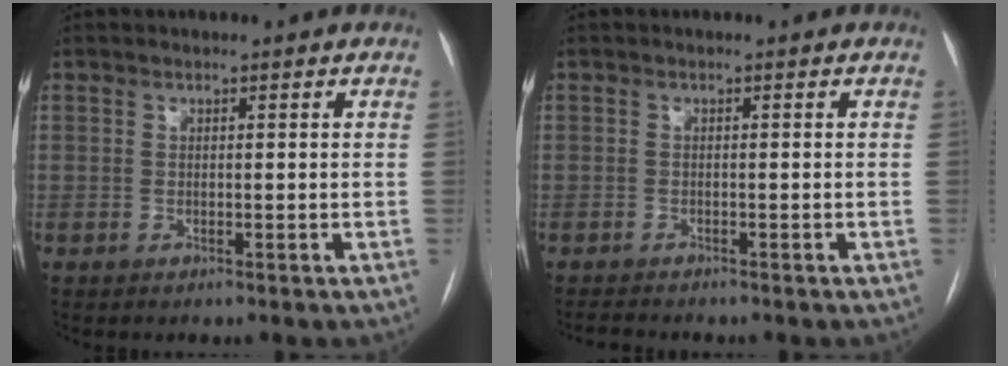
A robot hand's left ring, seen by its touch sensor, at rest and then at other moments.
{"total": 1.9, "force": [-1.9, 0.1, 0.5], "torque": [-0.009, -0.007, -0.027]}